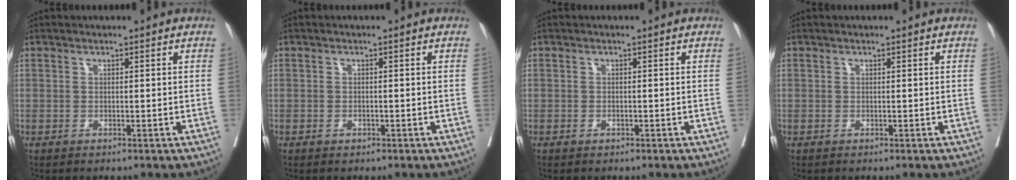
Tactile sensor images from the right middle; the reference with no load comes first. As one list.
[{"total": 0.7, "force": [-0.3, 0.4, 0.4], "torque": [-0.007, 0.001, -0.004]}, {"total": 0.5, "force": [-0.3, 0.3, 0.3], "torque": [-0.006, 0.001, -0.004]}, {"total": 0.0}]